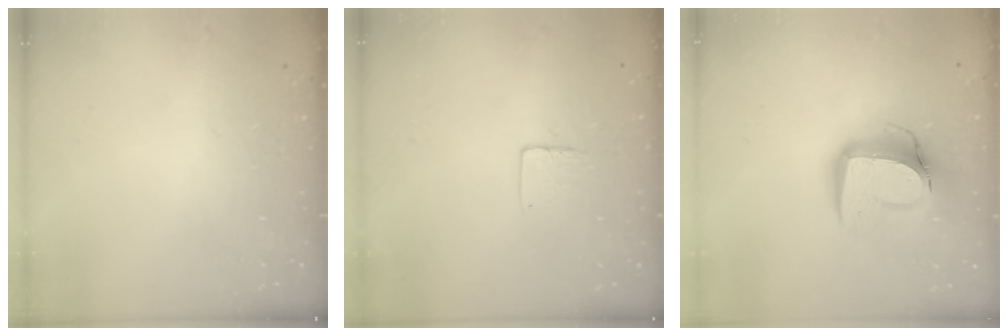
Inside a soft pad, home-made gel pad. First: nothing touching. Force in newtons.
{"total": 4.3, "press": 4.3, "slide": 0.4}
{"total": 13.6, "press": 13.5, "slide": 1.4}